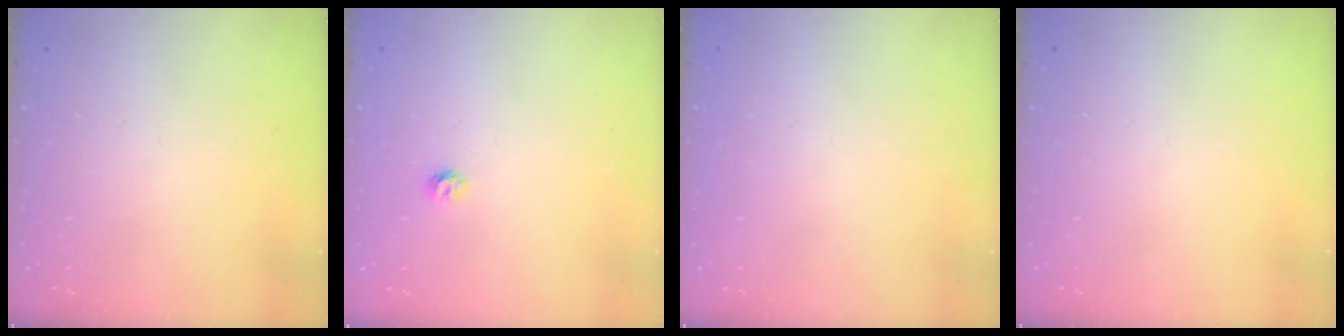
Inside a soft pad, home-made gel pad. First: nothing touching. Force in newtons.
{"total": 3.6, "press": 3.6, "slide": 0.3}
{"total": 0.7, "press": 0.7, "slide": 0.1}
{"total": 0.0}